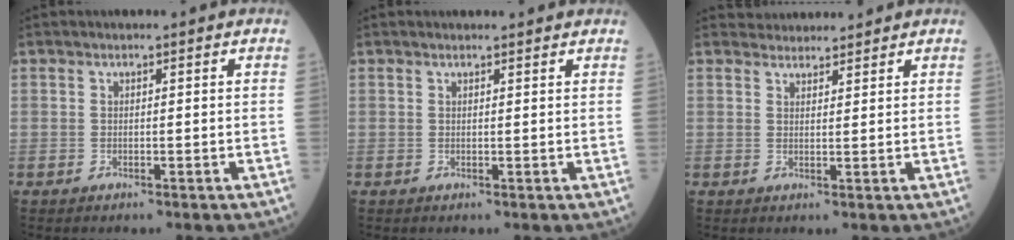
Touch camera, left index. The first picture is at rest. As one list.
[{"total": 2.9, "force": [2.8, 0.4, 0.5], "torque": [-0.010, 0.012, 0.028]}, {"total": 4.1, "force": [4.0, 0.9, 0.0], "torque": [0.001, 0.020, 0.058]}]